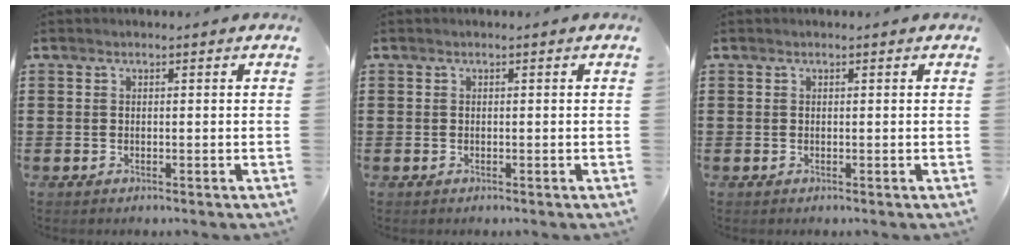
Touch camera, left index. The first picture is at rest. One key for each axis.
{"total": 0.0}
{"total": 0.0}